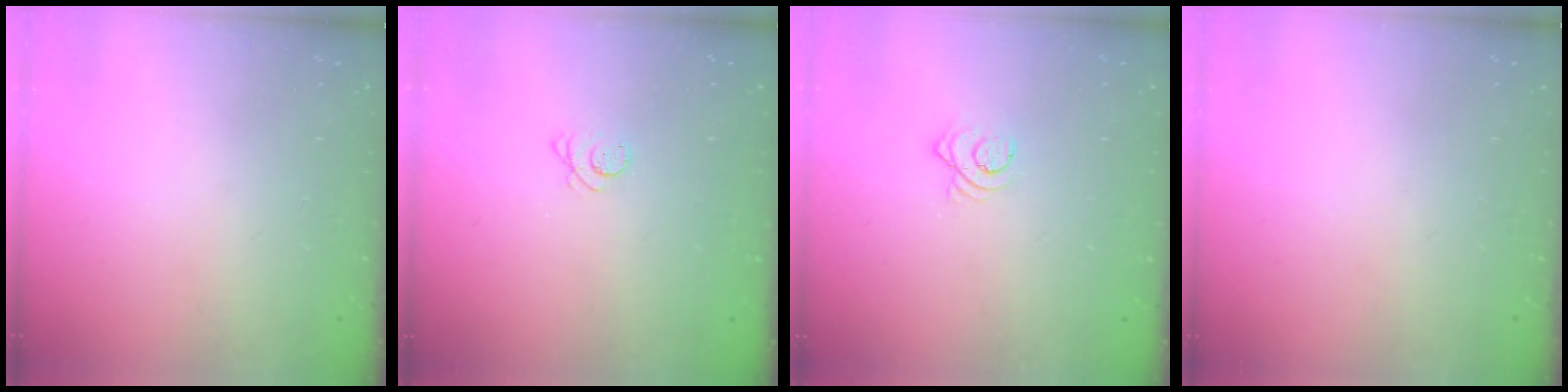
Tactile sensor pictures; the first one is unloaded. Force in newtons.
{"total": 2.8, "press": 2.7, "slide": 0.3}
{"total": 3.3, "press": 3.3, "slide": 0.2}
{"total": 0.0}